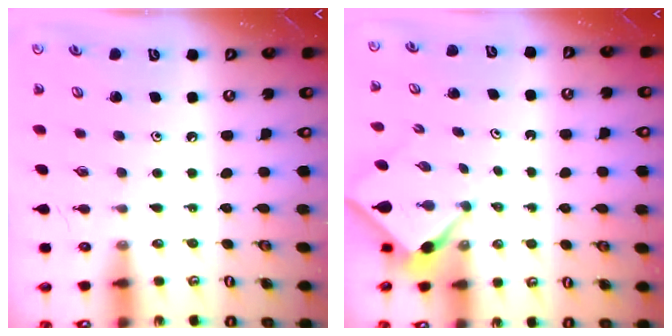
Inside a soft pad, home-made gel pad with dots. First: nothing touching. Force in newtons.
{"total": 3.1, "press": 3.1, "slide": 0.3}